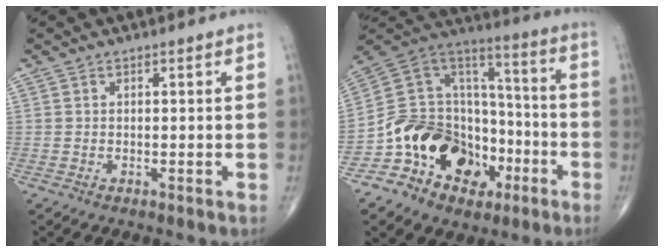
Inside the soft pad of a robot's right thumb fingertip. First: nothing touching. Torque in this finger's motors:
{"motor_torque": [2.20, 2.12, 1.17, -1.58, 0.17]}